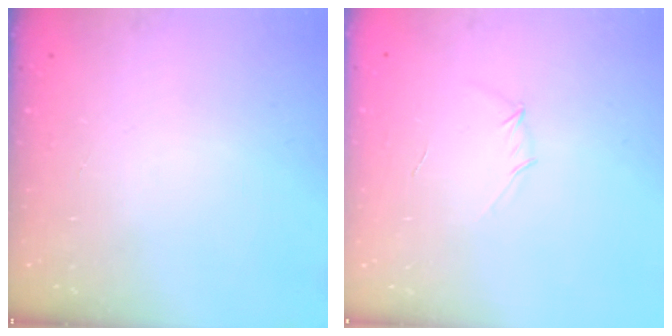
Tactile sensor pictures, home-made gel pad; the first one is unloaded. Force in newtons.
{"total": 3.5, "press": 3.4, "slide": 0.8}